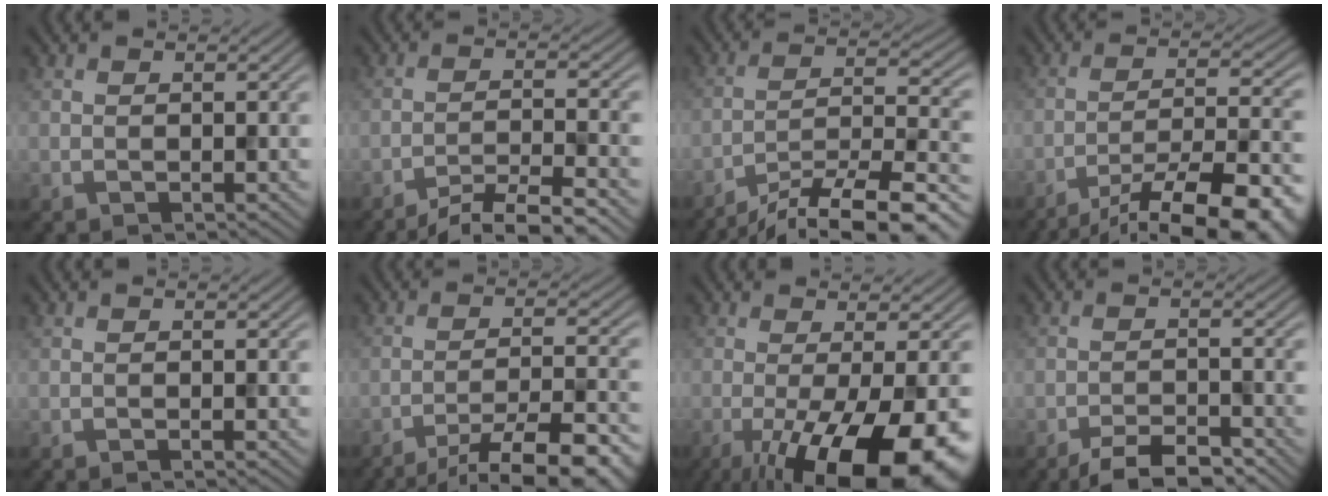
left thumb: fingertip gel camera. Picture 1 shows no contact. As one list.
[{"total": 6.6, "force": [-5.2, 0.9, 4.0], "torque": [-0.068, 0.010, -0.092]}, {"total": 14.8, "force": [-12.2, 3.2, 7.8], "torque": [-0.130, -0.014, -0.180]}, {"total": 17.3, "force": [-13.4, 4.0, 10.2], "torque": [-0.131, -0.008, -0.187]}, {"total": 0.6, "force": [-0.3, 0.0, 0.5], "torque": [-0.008, -0.001, -0.008]}, {"total": 12.3, "force": [-9.3, 2.4, 7.6], "torque": [-0.123, -0.007, -0.131]}, {"total": 16.0, "force": [-6.3, 4.7, 13.9], "torque": [-0.197, -0.018, -0.091]}, {"total": 5.0, "force": [-4.0, 1.2, 2.8], "torque": [-0.044, 0.002, -0.069]}]